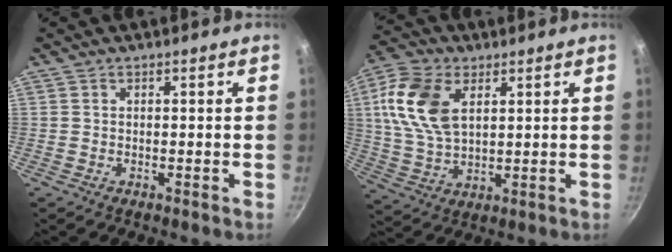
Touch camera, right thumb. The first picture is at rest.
{"total": 14.0, "force": [4.2, 8.4, 10.4], "torque": [-0.192, -0.008, 0.081]}